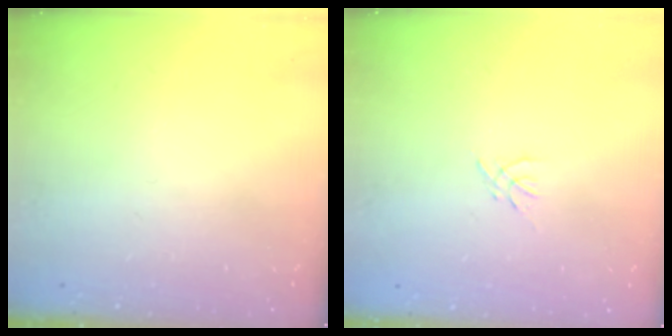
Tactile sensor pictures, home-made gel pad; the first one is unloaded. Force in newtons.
{"total": 0.0}